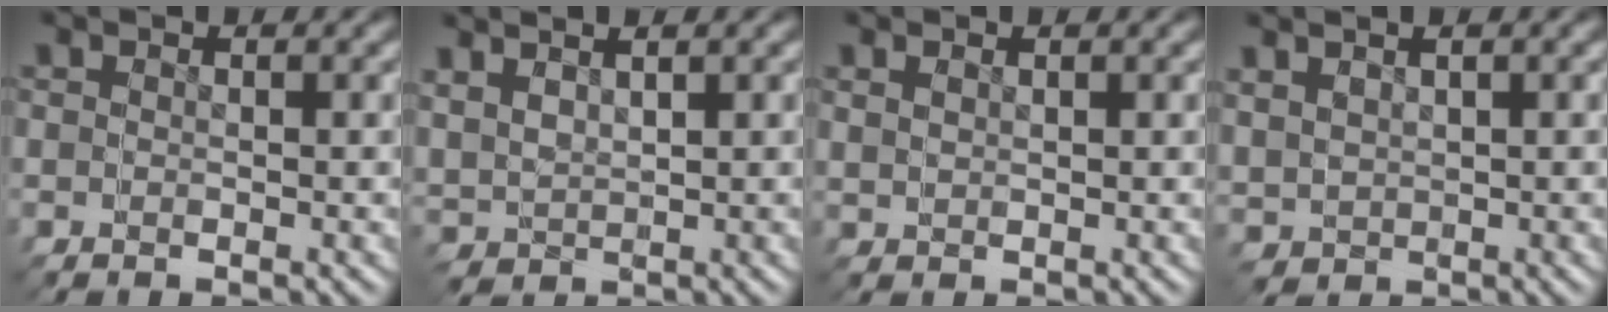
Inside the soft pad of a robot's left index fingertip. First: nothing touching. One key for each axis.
{"total": 3.0, "fx": 1.2, "fy": 2.5, "fz": 1.3, "tx": -0.016, "ty": 0.000, "tz": 0.027}
{"total": 1.0, "fx": 0.9, "fy": 0.0, "fz": 0.4, "tx": 0.010, "ty": 0.010, "tz": 0.014}
{"total": 2.9, "fx": 0.8, "fy": 2.5, "fz": 1.0, "tx": -0.006, "ty": 0.000, "tz": 0.020}